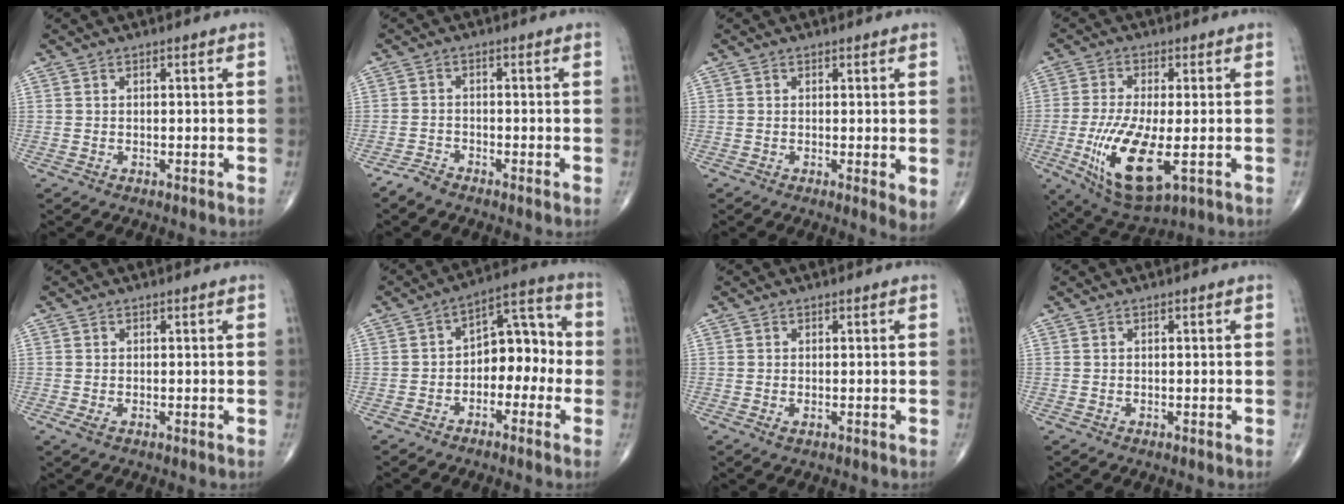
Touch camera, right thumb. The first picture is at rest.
{"total": 2.4, "force": [-2.2, 0.5, 0.7], "torque": [-0.015, -0.003, -0.050]}
{"total": 3.1, "force": [-0.3, 0.8, 2.9], "torque": [-0.045, -0.012, -0.011]}
{"total": 14.0, "force": [-3.6, 4.9, 12.6], "torque": [-0.253, -0.019, -0.052]}
{"total": 1.3, "force": [-0.5, 0.5, 1.1], "torque": [-0.027, -0.005, -0.015]}
{"total": 10.1, "force": [-2.1, 6.5, 7.3], "torque": [-0.066, 0.046, -0.047]}
{"total": 0.5, "force": [-0.2, 0.2, 0.4], "torque": [-0.011, -0.002, -0.006]}
{"total": 0.0}